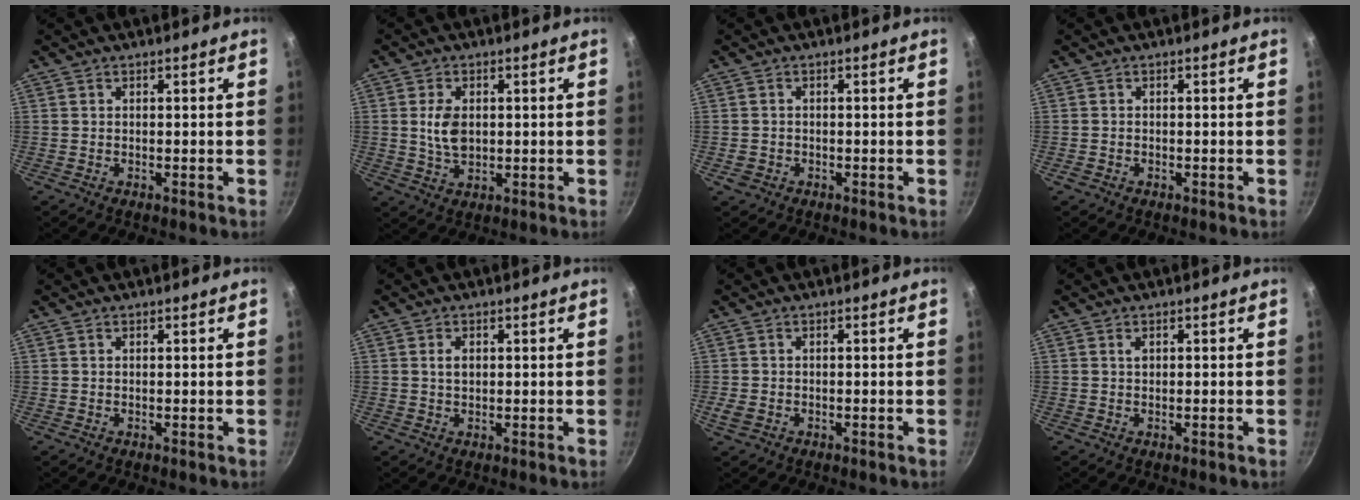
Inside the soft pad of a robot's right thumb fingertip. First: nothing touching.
{"total": 5.9, "force": [0.7, 3.8, 4.5], "torque": [-0.077, -0.007, 0.015]}
{"total": 1.9, "force": [-0.7, 1.6, 0.7], "torque": [-0.011, 0.003, -0.009]}
{"total": 0.9, "force": [-0.5, 0.6, 0.4], "torque": [-0.011, 0.003, -0.009]}
{"total": 0.0}
{"total": 2.1, "force": [0.4, 1.4, 1.5], "torque": [-0.023, 0.001, 0.007]}
{"total": 2.3, "force": [-0.9, 1.6, 1.4], "torque": [-0.033, 0.003, -0.014]}
{"total": 1.0, "force": [0.1, 0.5, 0.9], "torque": [-0.017, 0.003, 0.000]}